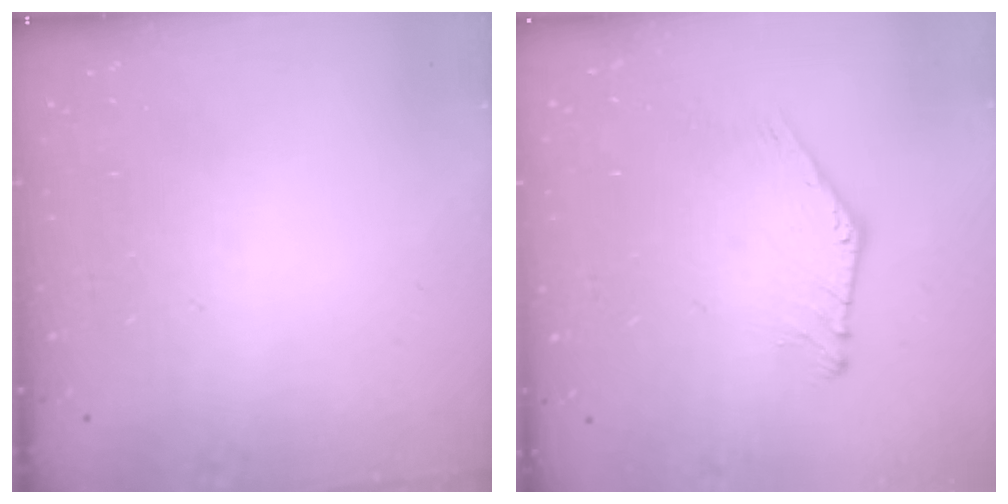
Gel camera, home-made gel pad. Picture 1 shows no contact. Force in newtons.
{"total": 2.2, "press": 2.2, "slide": 0.1}